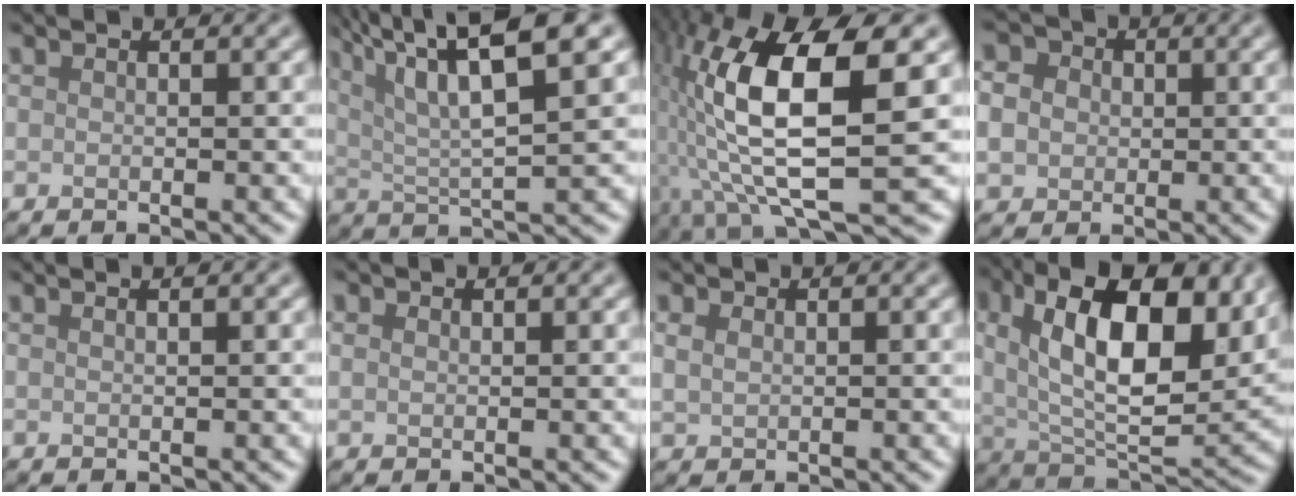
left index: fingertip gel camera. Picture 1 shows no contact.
{"total": 9.6, "force": [4.8, 2.0, 8.0], "torque": [-0.128, 0.020, 0.081]}
{"total": 14.3, "force": [1.8, 5.1, 13.3], "torque": [-0.257, 0.000, 0.039]}
{"total": 6.1, "force": [0.8, 5.4, 2.7], "torque": [-0.052, 0.027, -0.007]}
{"total": 1.3, "force": [0.8, 0.5, 0.9], "torque": [-0.003, -0.001, -0.001]}
{"total": 0.6, "force": [0.4, 0.3, 0.3], "torque": [-0.007, 0.001, 0.009]}
{"total": 1.2, "force": [0.5, 0.8, 0.7], "torque": [-0.018, 0.000, 0.014]}
{"total": 13.7, "force": [4.4, 6.5, 11.2], "torque": [-0.172, 0.006, 0.070]}